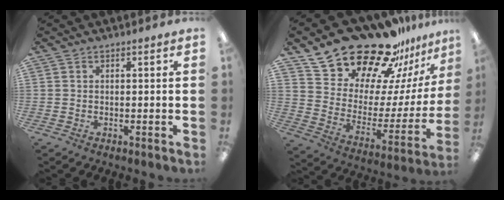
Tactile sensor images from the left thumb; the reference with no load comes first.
{"total": 26.0, "force": [21.7, 11.1, 9.0], "torque": [-0.144, -0.160, 0.395]}